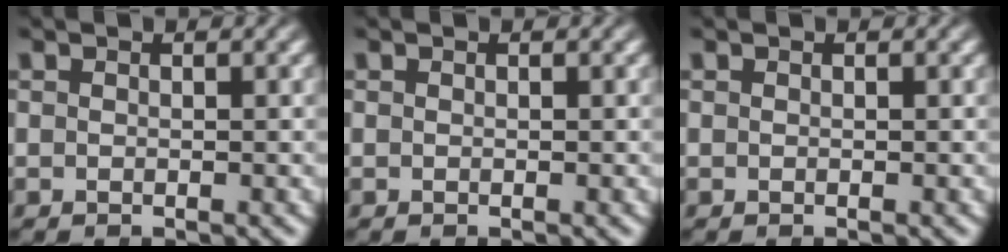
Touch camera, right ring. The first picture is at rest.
{"total": 0.0}
{"total": 0.0}